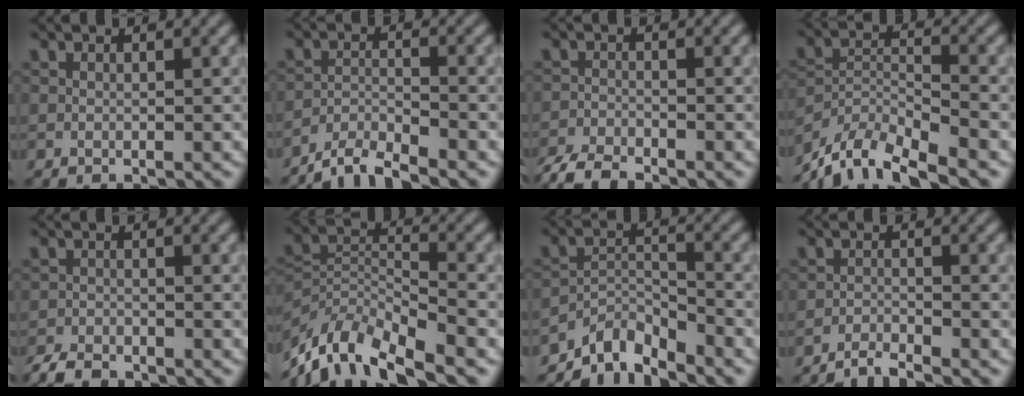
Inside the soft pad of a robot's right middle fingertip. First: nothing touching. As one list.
[{"total": 4.0, "force": [-3.8, 0.3, 1.1], "torque": [-0.018, 0.008, -0.072]}, {"total": 3.8, "force": [-3.7, 0.4, 0.9], "torque": [-0.027, -0.002, -0.069]}, {"total": 8.6, "force": [-7.7, 1.8, 3.3], "torque": [-0.062, 0.008, -0.134]}, {"total": 3.0, "force": [-2.9, 0.7, 0.4], "torque": [-0.011, 0.001, -0.052]}, {"total": 9.5, "force": [-7.9, 2.9, 4.5], "torque": [-0.089, 0.013, -0.141]}, {"total": 4.4, "force": [-4.2, 0.9, 1.0], "torque": [-0.014, 0.007, -0.077]}, {"total": 2.1, "force": [-2.1, 0.0, 0.2], "torque": [0.003, 0.012, -0.042]}]